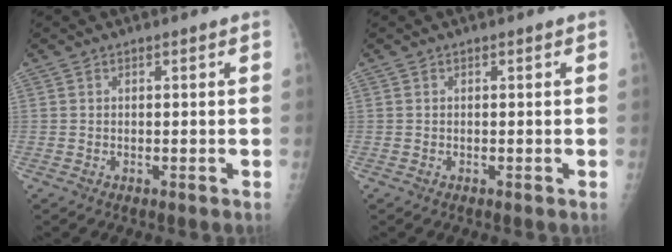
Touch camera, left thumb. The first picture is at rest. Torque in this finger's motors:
{"motor_torque": [0.00, 0.00, 0.00, 0.00, 0.00]}